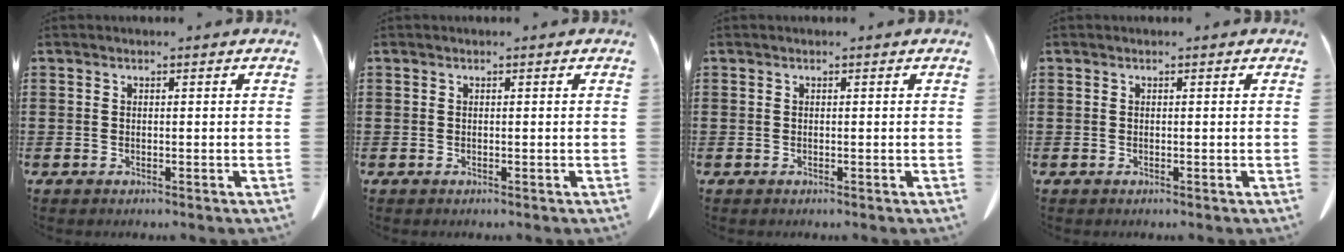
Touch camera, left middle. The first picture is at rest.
{"total": 0.0}
{"total": 0.0}
{"total": 0.0}